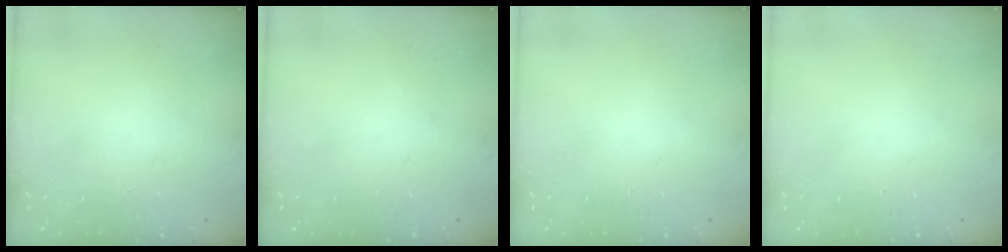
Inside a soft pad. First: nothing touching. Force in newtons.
{"total": 0.0}
{"total": 0.0}
{"total": 0.0}